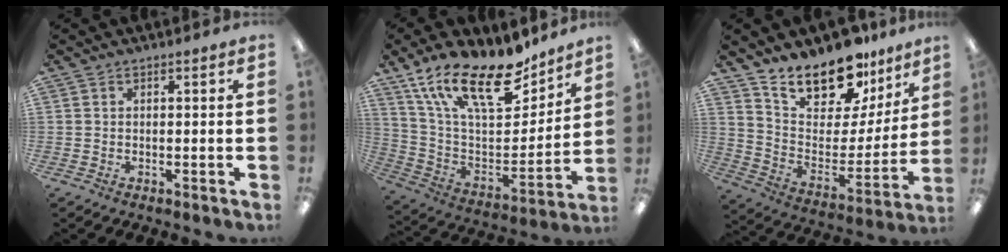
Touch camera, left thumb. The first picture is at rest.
{"total": 21.8, "force": [15.1, 8.5, 13.3], "torque": [-0.243, -0.092, 0.266]}
{"total": 18.9, "force": [15.7, 7.8, 7.0], "torque": [-0.122, -0.121, 0.280]}